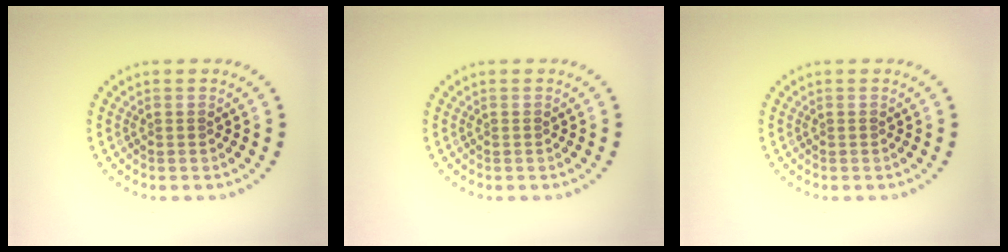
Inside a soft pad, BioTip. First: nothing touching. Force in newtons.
{"total": 0.0}
{"total": 0.0}